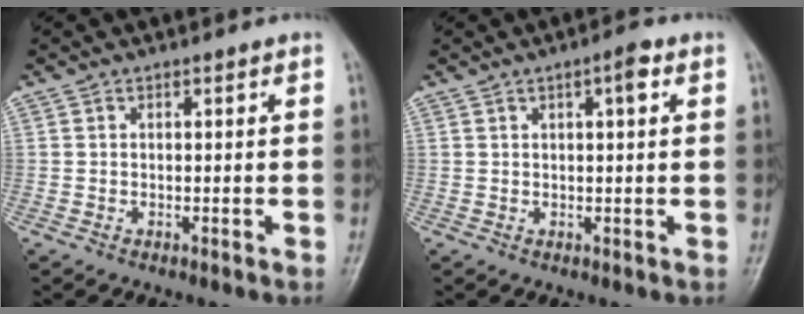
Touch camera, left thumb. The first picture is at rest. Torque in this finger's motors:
{"motor_torque": [0.29, 0.43, -0.17, 0.02, 0.09]}